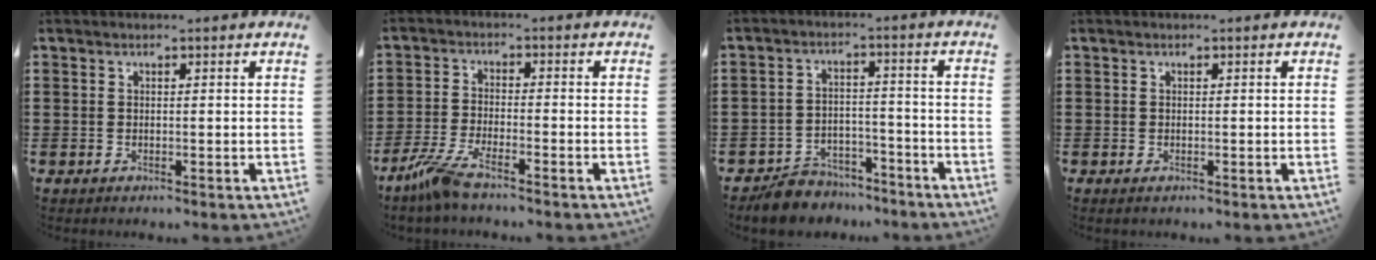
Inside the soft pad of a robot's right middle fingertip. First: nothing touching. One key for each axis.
{"total": 5.6, "fx": -4.2, "fy": 0.6, "fz": 3.5, "tx": -0.098, "ty": -0.018, "tz": -0.087}
{"total": 5.5, "fx": -5.3, "fy": 1.5, "fz": 0.3, "tx": -0.005, "ty": 0.021, "tz": -0.106}
{"total": 0.0}